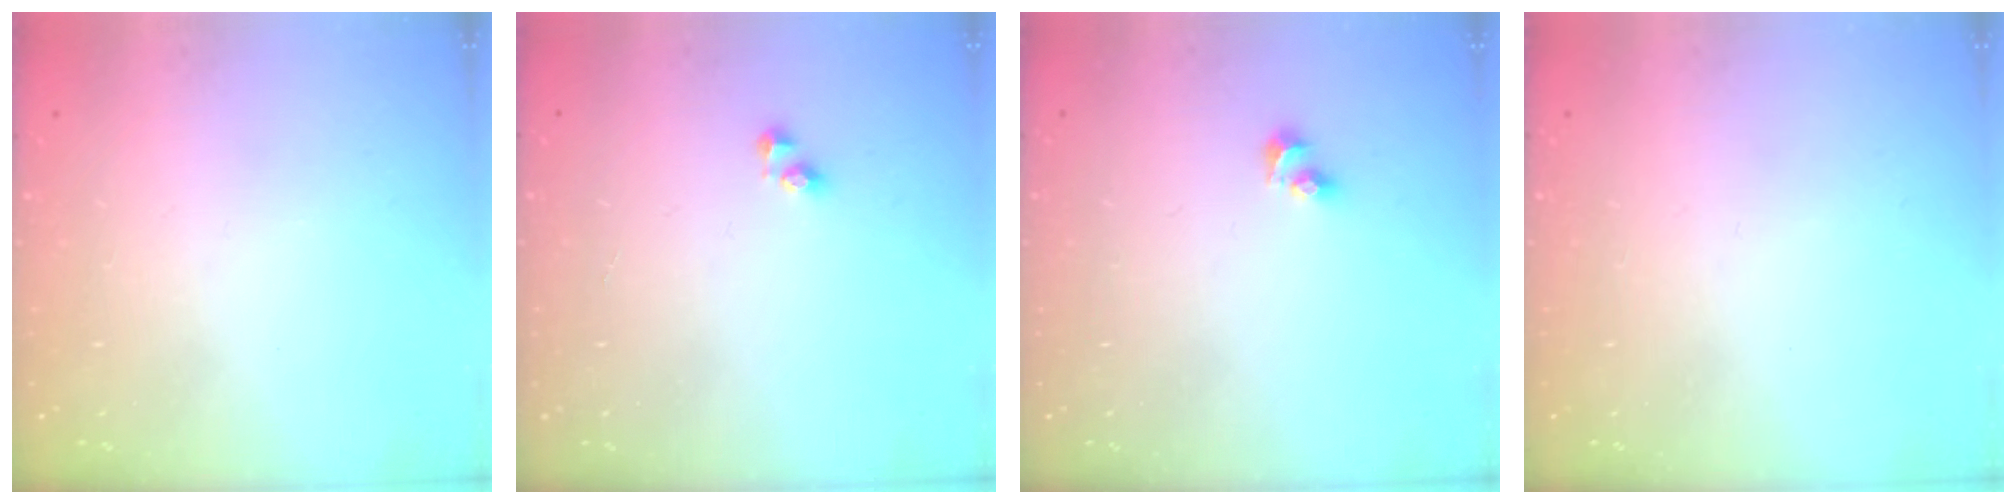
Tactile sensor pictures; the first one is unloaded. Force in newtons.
{"total": 2.5, "press": 2.5, "slide": 0.2}
{"total": 3.5, "press": 3.1, "slide": 1.6}
{"total": 0.0}